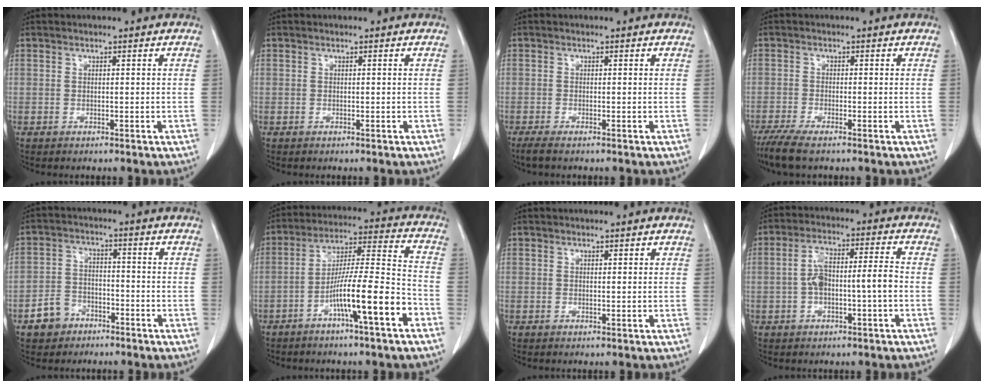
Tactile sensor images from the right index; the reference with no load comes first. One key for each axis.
{"total": 0.0}
{"total": 2.3, "fx": -1.1, "fy": 0.9, "fz": 1.8, "tx": -0.051, "ty": -0.003, "tz": -0.023}
{"total": 5.3, "fx": -3.2, "fy": 1.5, "fz": 3.9, "tx": -0.087, "ty": -0.012, "tz": -0.059}
{"total": 6.3, "fx": -3.7, "fy": 4.8, "fz": 1.8, "tx": -0.044, "ty": 0.018, "tz": -0.056}
{"total": 13.5, "fx": -6.1, "fy": 0.6, "fz": 12.0, "tx": -0.208, "ty": 0.008, "tz": -0.103}
{"total": 1.2, "fx": 0.8, "fy": 0.6, "fz": 0.7, "tx": -0.017, "ty": 0.003, "tz": 0.014}
{"total": 8.5, "fx": -0.9, "fy": 2.3, "fz": 8.2, "tx": -0.160, "ty": 0.025, "tz": -0.013}